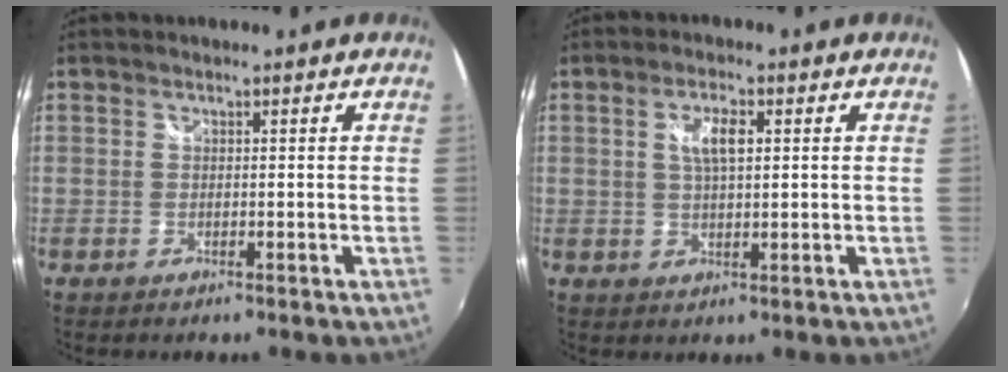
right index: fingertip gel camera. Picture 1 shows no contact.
{"total": 4.5, "force": [1.2, 1.6, 4.0], "torque": [-0.073, 0.003, 0.021]}